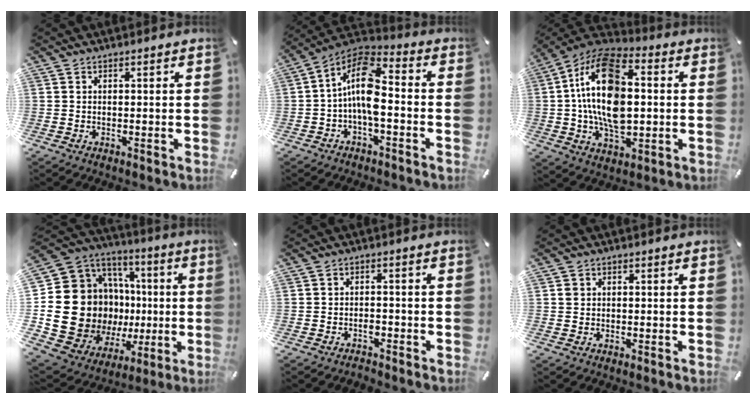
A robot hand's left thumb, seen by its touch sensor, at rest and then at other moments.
{"total": 12.1, "force": [-1.3, 6.0, 10.4], "torque": [-0.216, -0.005, -0.025]}
{"total": 19.5, "force": [1.0, 11.8, 15.5], "torque": [-0.325, 0.002, 0.011]}
{"total": 21.5, "force": [-1.7, 17.3, 12.6], "torque": [-0.232, -0.034, 0.012]}
{"total": 2.3, "force": [-1.6, 1.3, 1.1], "torque": [-0.022, 0.007, -0.031]}
{"total": 1.0, "force": [0.1, 0.9, 0.2], "torque": [0.004, 0.002, -0.001]}